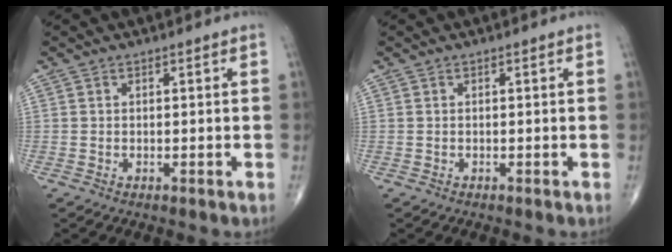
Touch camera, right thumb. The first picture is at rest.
{"total": 0.0}